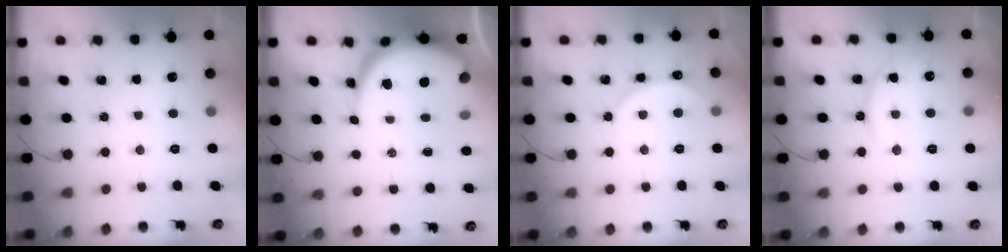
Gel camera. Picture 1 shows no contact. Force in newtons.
{"total": 10.3, "press": 10.3, "slide": 0.9}
{"total": 2.9, "press": 2.9, "slide": 0.3}
{"total": 11.4, "press": 11.4, "slide": 0.8}